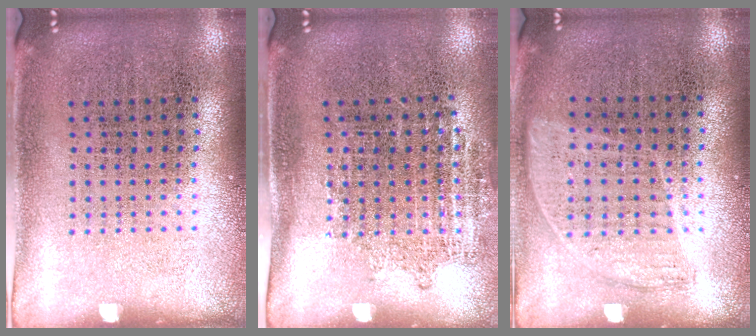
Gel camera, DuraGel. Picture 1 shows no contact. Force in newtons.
{"total": 1.1, "press": 0.9, "slide": 0.7}
{"total": 0.9, "press": 0.7, "slide": 0.4}